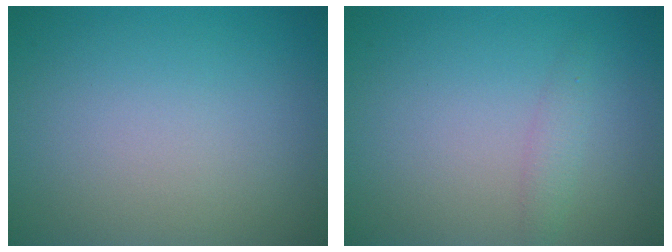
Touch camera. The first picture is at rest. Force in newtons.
{"total": 1.3, "press": 1.3, "slide": 0.0}